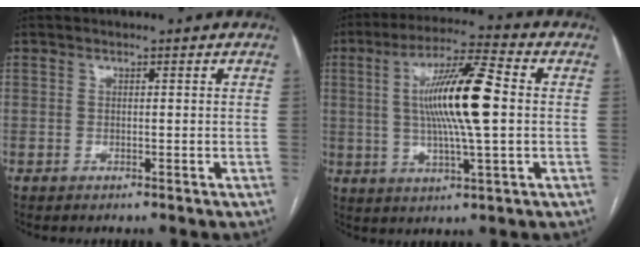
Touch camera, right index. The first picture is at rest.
{"total": 13.8, "force": [1.1, 1.1, 13.7], "torque": [-0.251, 0.010, 0.016]}